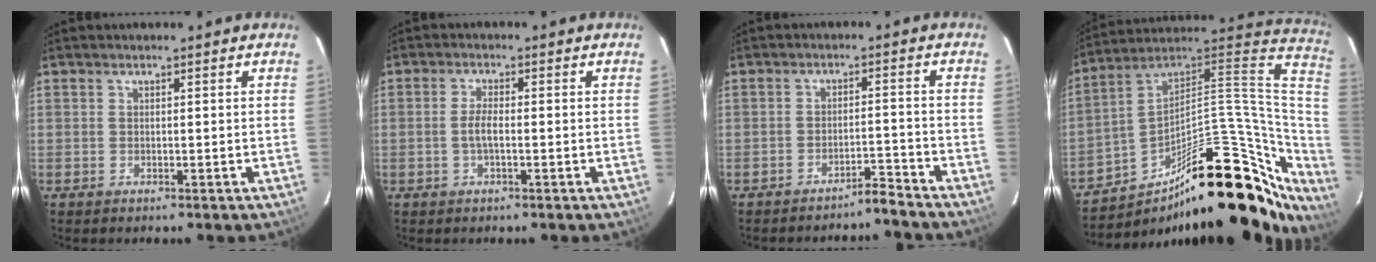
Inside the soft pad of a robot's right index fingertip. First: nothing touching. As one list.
[{"total": 2.6, "force": [-0.6, 0.6, 2.5], "torque": [-0.051, 0.000, -0.011]}, {"total": 3.7, "force": [-3.7, -0.5, 0.5], "torque": [-0.015, 0.010, -0.053]}, {"total": 32.2, "force": [-13.8, 13.4, 25.9], "torque": [-0.382, 0.034, -0.203]}]